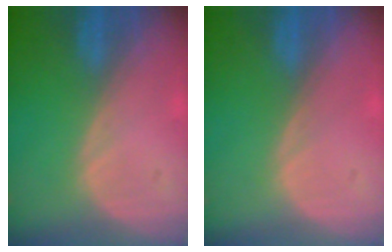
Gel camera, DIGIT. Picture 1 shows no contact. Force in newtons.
{"total": 0.0}